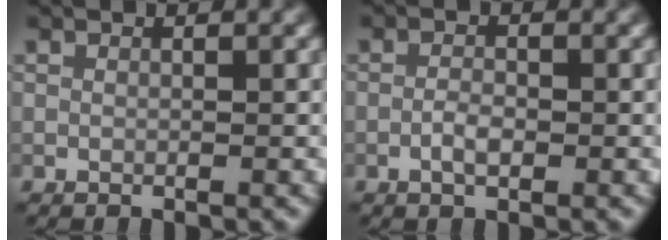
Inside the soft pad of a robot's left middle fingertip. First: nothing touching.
{"total": 1.7, "force": [-0.6, 0.7, 1.4], "torque": [-0.029, 0.000, -0.015]}